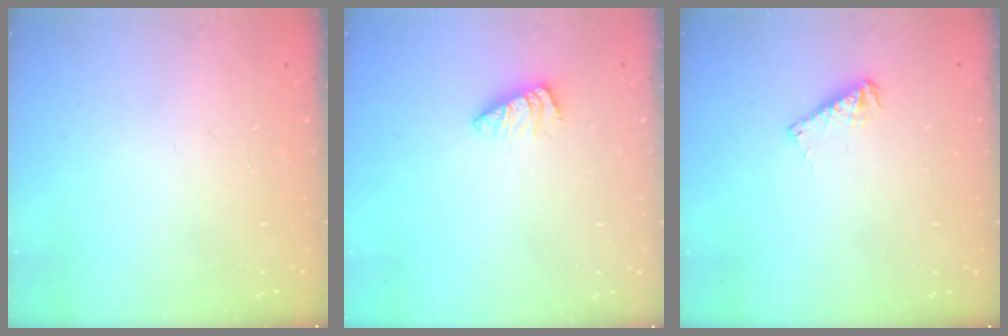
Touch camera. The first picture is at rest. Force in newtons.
{"total": 1.3, "press": 1.3, "slide": 0.2}
{"total": 4.7, "press": 4.6, "slide": 0.3}